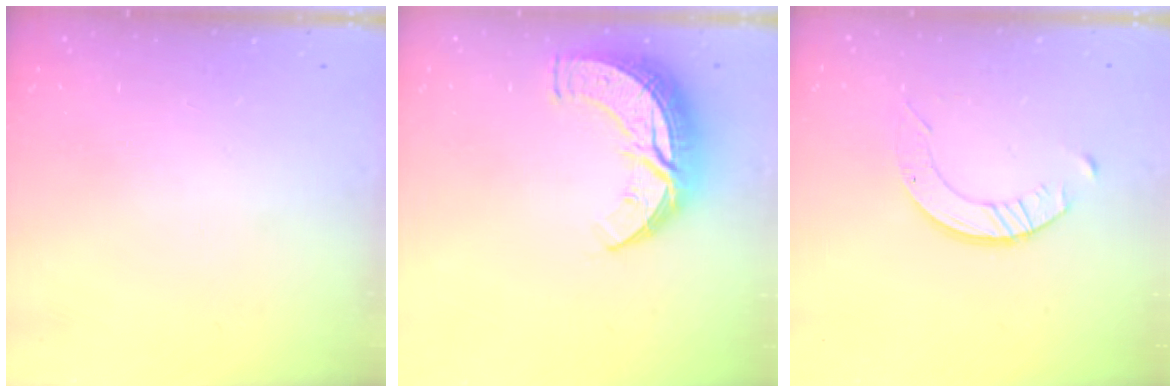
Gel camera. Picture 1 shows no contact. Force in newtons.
{"total": 10.9, "press": 10.9, "slide": 0.8}
{"total": 3.5, "press": 3.5, "slide": 0.3}